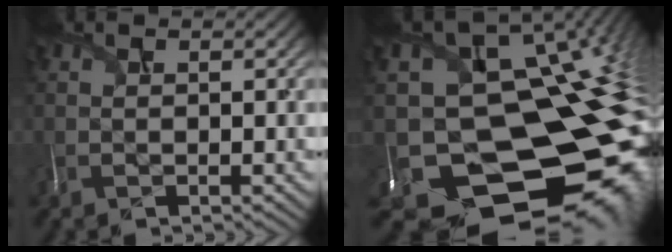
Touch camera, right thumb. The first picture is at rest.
{"total": 16.5, "force": [-4.3, 13.0, 9.1], "torque": [-0.153, -0.037, -0.015]}